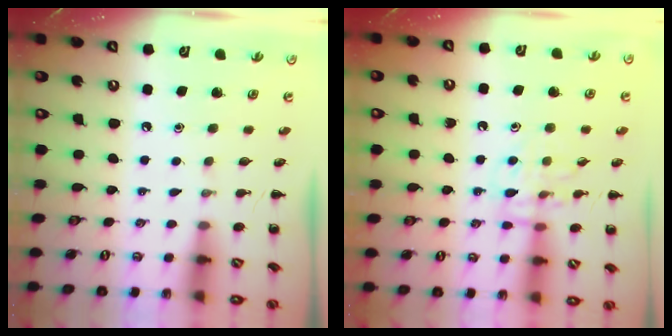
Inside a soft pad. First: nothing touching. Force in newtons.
{"total": 10.7, "press": 10.7, "slide": 0.6}